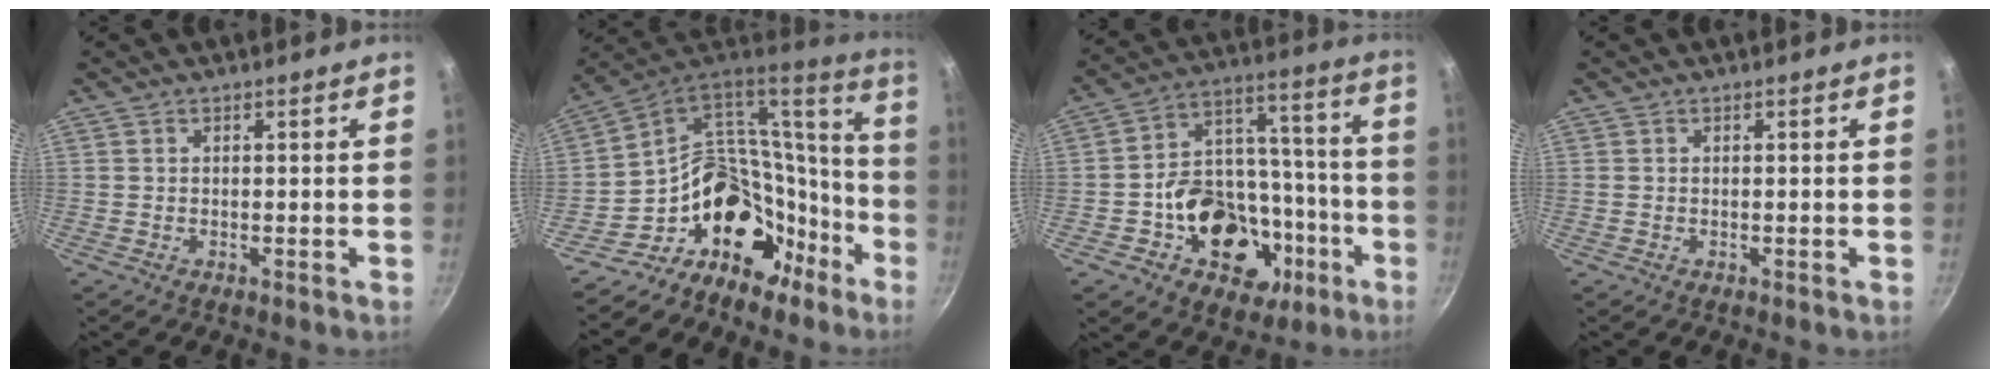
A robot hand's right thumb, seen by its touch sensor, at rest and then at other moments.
{"total": 21.7, "force": [-11.2, 16.0, 9.4], "torque": [-0.084, 0.135, -0.178]}
{"total": 21.4, "force": [-7.5, 16.0, 12.2], "torque": [-0.157, 0.068, -0.099]}
{"total": 0.0}